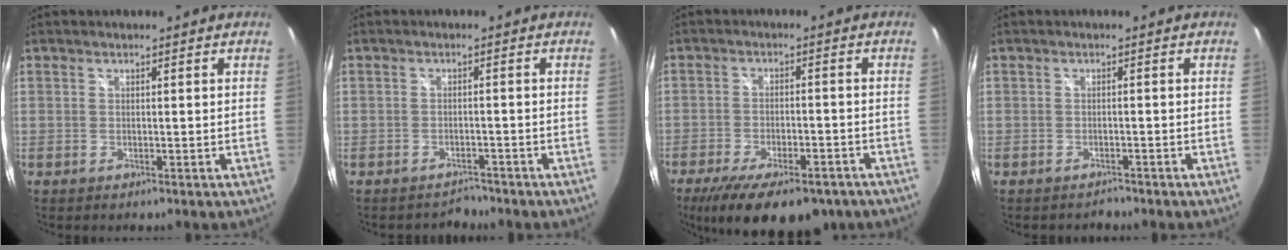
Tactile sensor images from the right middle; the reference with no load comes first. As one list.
[{"total": 2.3, "force": [-2.1, 0.8, -0.4], "torque": [0.008, 0.008, -0.034]}, {"total": 17.6, "force": [-12.3, 6.9, 10.6], "torque": [-0.207, -0.041, -0.178]}, {"total": 1.2, "force": [-1.2, 0.3, -0.2], "torque": [-0.001, 0.003, -0.018]}]